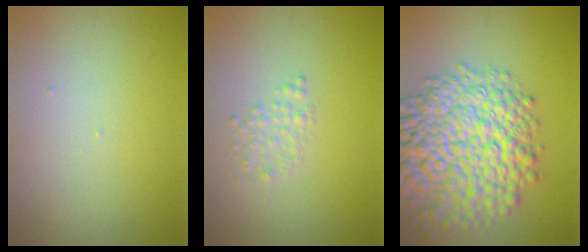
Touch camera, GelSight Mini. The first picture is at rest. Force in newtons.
{"total": 1.3, "press": 1.3, "slide": 0.0}
{"total": 11.9, "press": 11.9, "slide": 0.3}